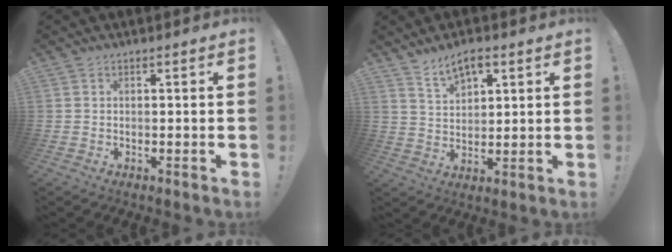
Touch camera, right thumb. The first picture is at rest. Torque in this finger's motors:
{"motor_torque": [-0.01, 0.03, 0.27, 0.44, 0.08]}